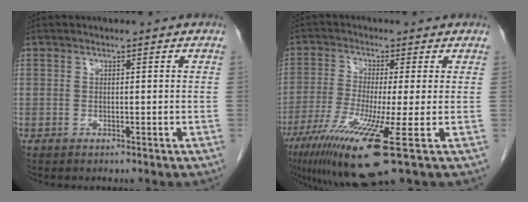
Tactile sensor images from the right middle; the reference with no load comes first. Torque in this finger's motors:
{"motor_torque": [0.80, -1.33, 0.70, 0.21]}